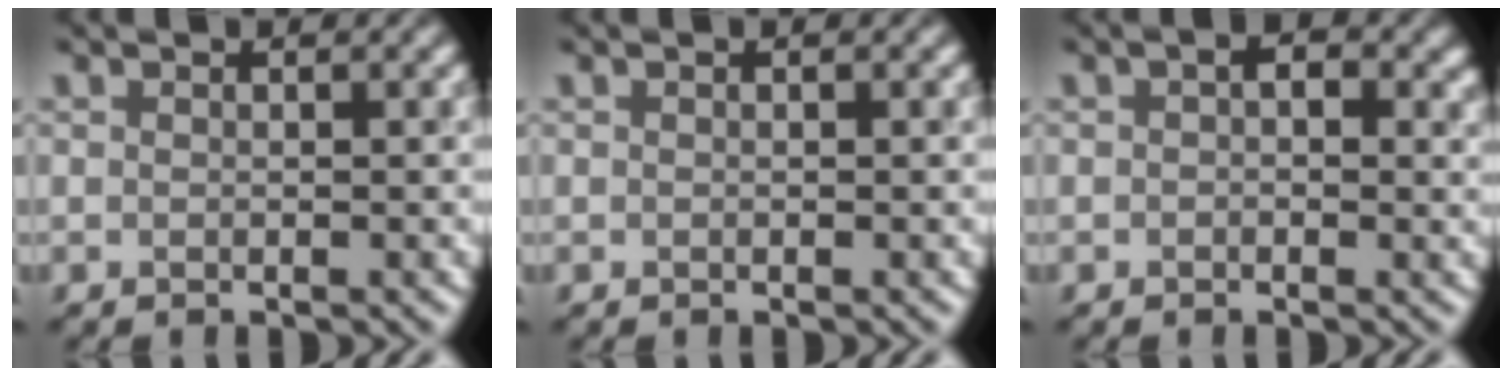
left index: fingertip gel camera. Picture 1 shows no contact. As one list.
[{"total": 0.0}, {"total": 2.7, "force": [0.7, 1.5, 2.1], "torque": [-0.025, 0.009, 0.004]}]